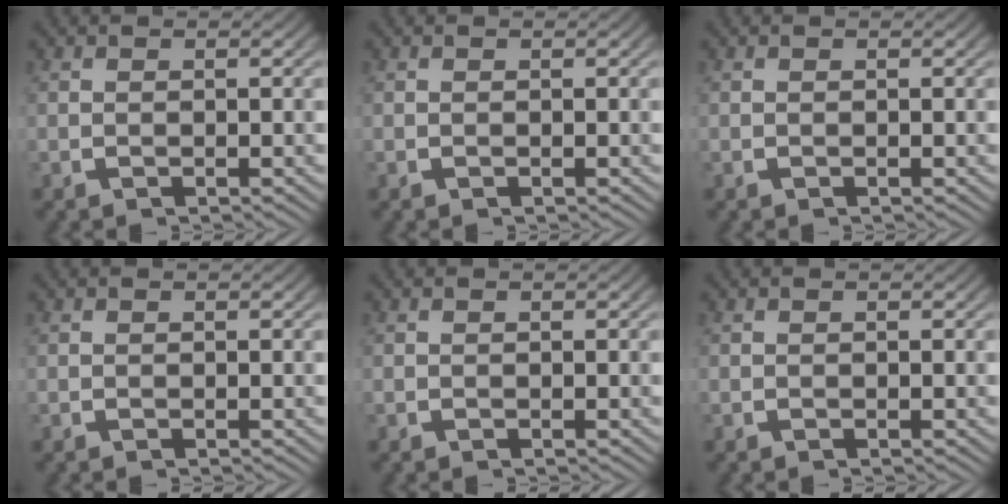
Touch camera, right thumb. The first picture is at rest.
{"total": 0.0}
{"total": 0.0}
{"total": 0.0}
{"total": 0.0}
{"total": 0.0}